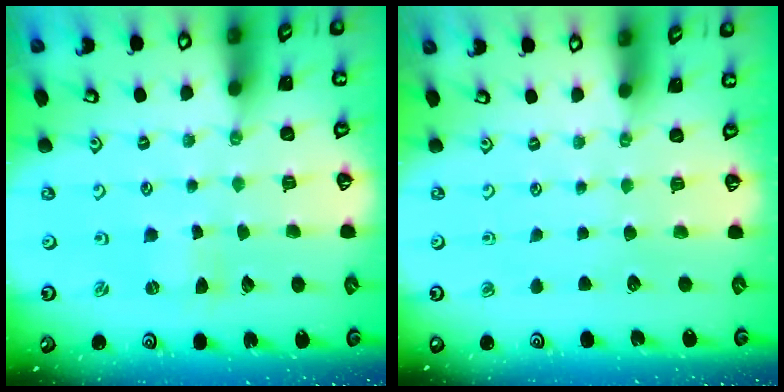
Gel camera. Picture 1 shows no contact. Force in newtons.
{"total": 0.0}